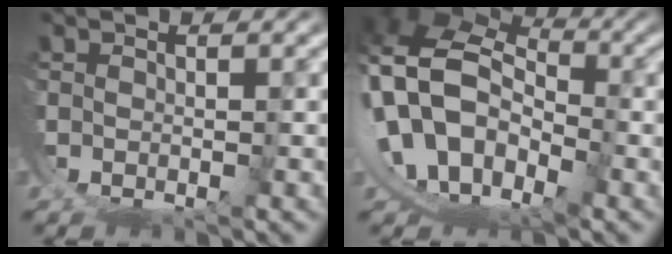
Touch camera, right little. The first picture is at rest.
{"total": 15.9, "force": [0.0, 14.4, 6.7], "torque": [-0.212, -0.041, -0.013]}